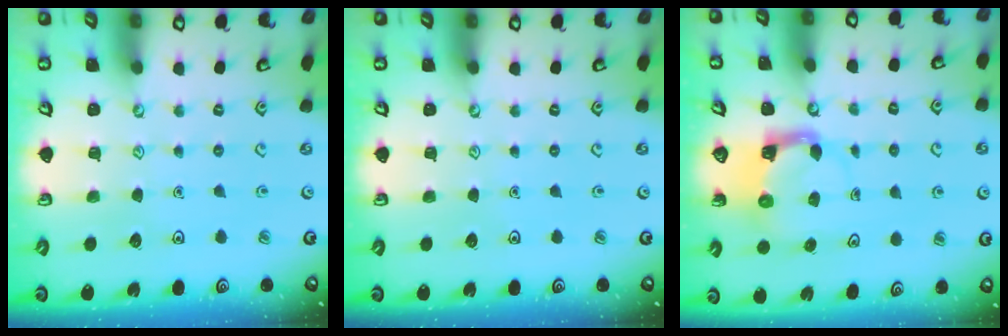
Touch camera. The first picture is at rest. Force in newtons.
{"total": 0.0}
{"total": 4.0, "press": 3.9, "slide": 0.7}